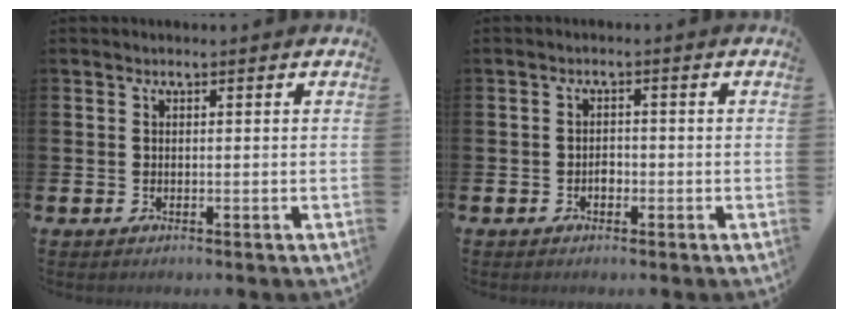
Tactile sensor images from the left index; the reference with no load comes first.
{"total": 1.4, "force": [-0.6, 1.0, 0.7], "torque": [-0.014, 0.002, -0.012]}